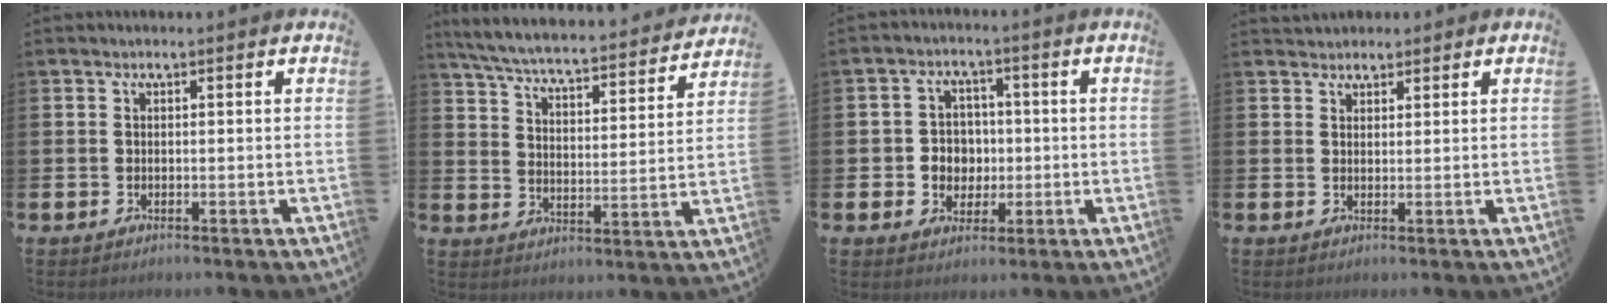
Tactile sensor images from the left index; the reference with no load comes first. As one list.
[{"total": 5.7, "force": [5.4, 0.6, 1.7], "torque": [-0.065, -0.046, 0.088]}, {"total": 4.3, "force": [0.0, 4.1, 1.2], "torque": [-0.032, 0.008, -0.006]}, {"total": 2.1, "force": [1.9, 0.9, -0.2], "torque": [0.008, -0.003, 0.035]}]